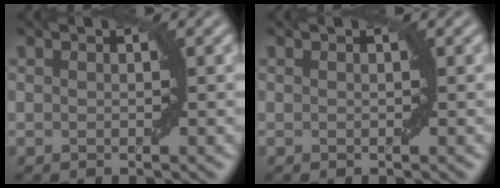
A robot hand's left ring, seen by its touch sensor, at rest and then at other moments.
{"total": 0.0}